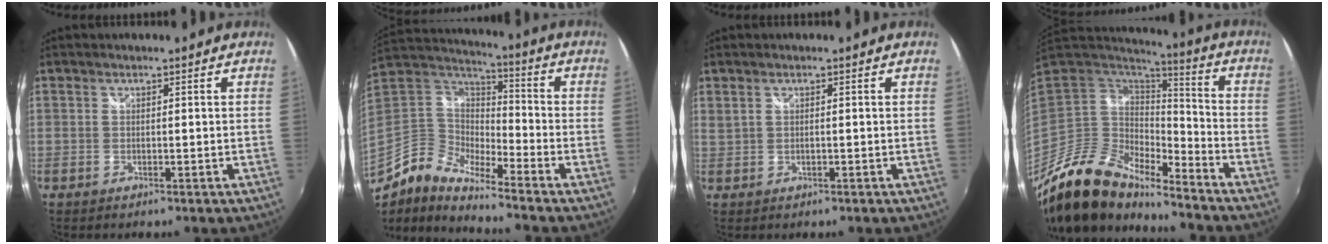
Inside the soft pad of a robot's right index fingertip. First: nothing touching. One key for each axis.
{"total": 10.5, "fx": -5.8, "fy": 5.3, "fz": 7.0, "tx": -0.137, "ty": 0.005, "tz": -0.128}
{"total": 1.3, "fx": 0.4, "fy": 0.5, "fz": 1.2, "tx": -0.023, "ty": 0.000, "tz": 0.009}
{"total": 18.8, "fx": -15.2, "fy": 5.8, "fz": 9.4, "tx": -0.192, "ty": -0.029, "tz": -0.288}